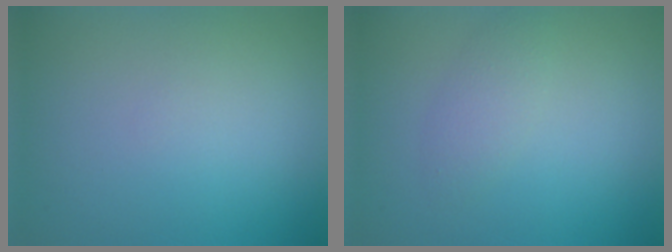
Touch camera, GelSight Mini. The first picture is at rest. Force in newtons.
{"total": 1.7, "press": 1.7, "slide": 0.1}